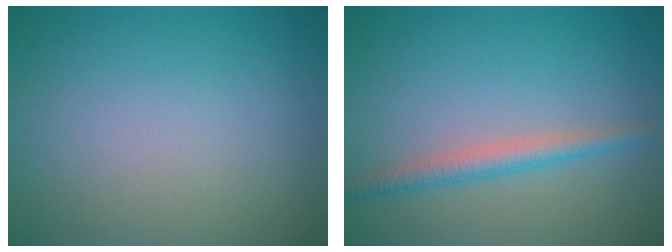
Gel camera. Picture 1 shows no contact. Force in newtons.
{"total": 2.3, "press": 2.3, "slide": 0.1}